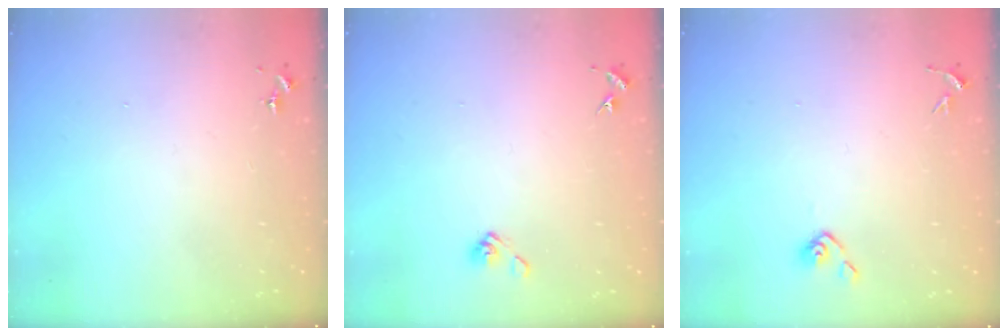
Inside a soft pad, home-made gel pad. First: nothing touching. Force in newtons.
{"total": 4.4, "press": 3.8, "slide": 2.2}
{"total": 4.0, "press": 3.9, "slide": 1.0}